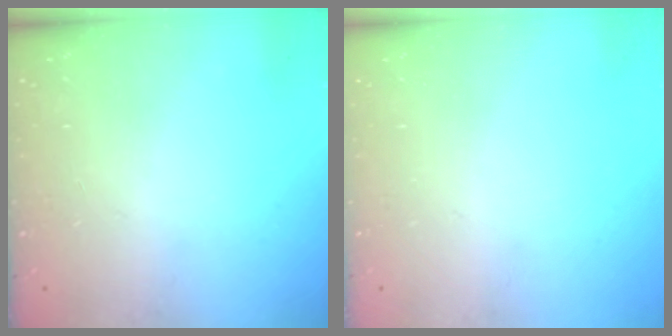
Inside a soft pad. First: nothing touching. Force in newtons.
{"total": 0.0}